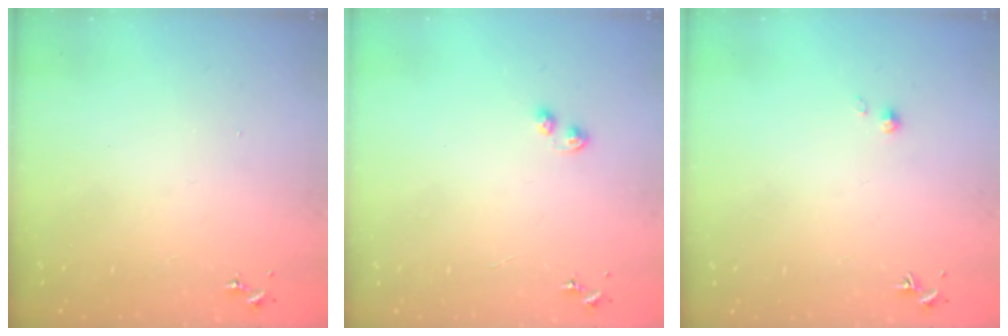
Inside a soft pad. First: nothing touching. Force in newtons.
{"total": 3.4, "press": 3.3, "slide": 0.5}
{"total": 2.0, "press": 1.9, "slide": 0.2}